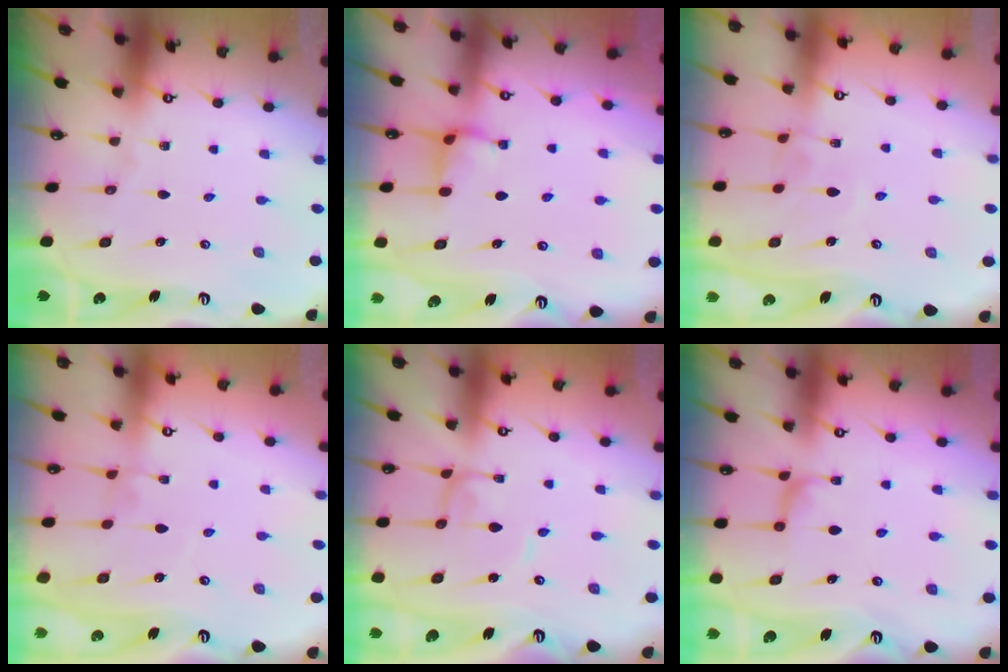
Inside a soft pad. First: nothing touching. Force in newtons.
{"total": 2.6, "press": 2.6, "slide": 0.4}
{"total": 2.8, "press": 2.8, "slide": 0.3}
{"total": 2.8, "press": 2.7, "slide": 0.4}
{"total": 2.0, "press": 2.0, "slide": 0.1}
{"total": 2.8, "press": 2.7, "slide": 0.8}